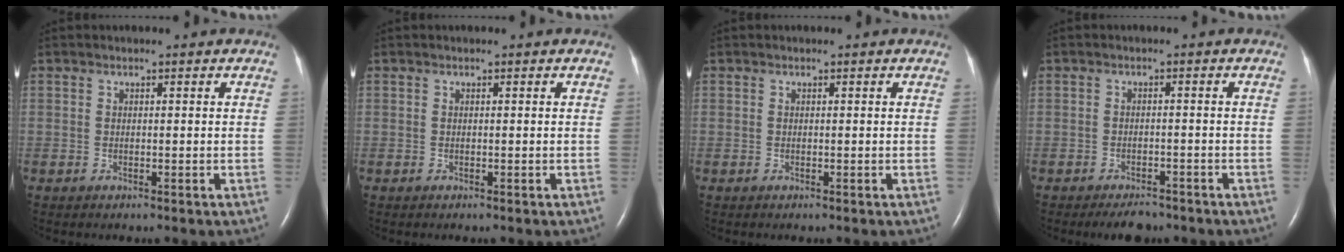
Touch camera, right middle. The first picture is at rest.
{"total": 0.0}
{"total": 0.0}
{"total": 3.7, "force": [-3.1, 1.4, 1.4], "torque": [-0.026, -0.002, -0.044]}